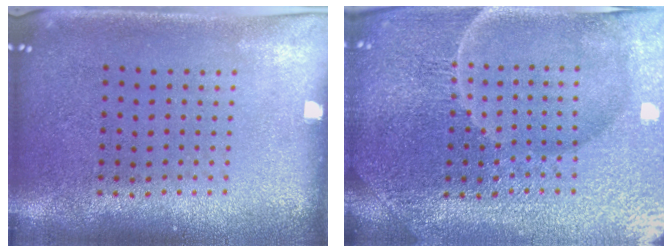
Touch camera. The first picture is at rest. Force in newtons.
{"total": 5.6, "press": 5.2, "slide": 2.1}